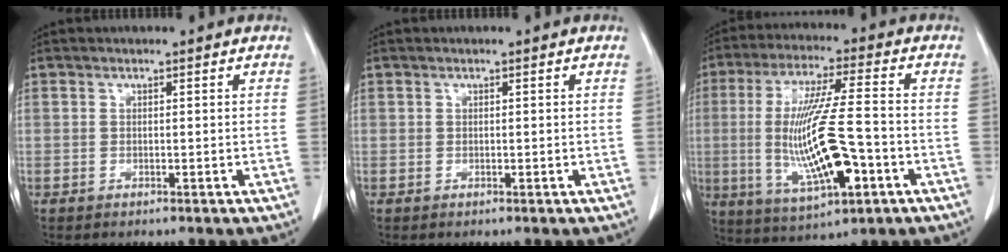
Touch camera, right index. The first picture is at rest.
{"total": 0.0}
{"total": 15.9, "force": [-3.2, 2.5, 15.4], "torque": [-0.310, -0.012, -0.047]}